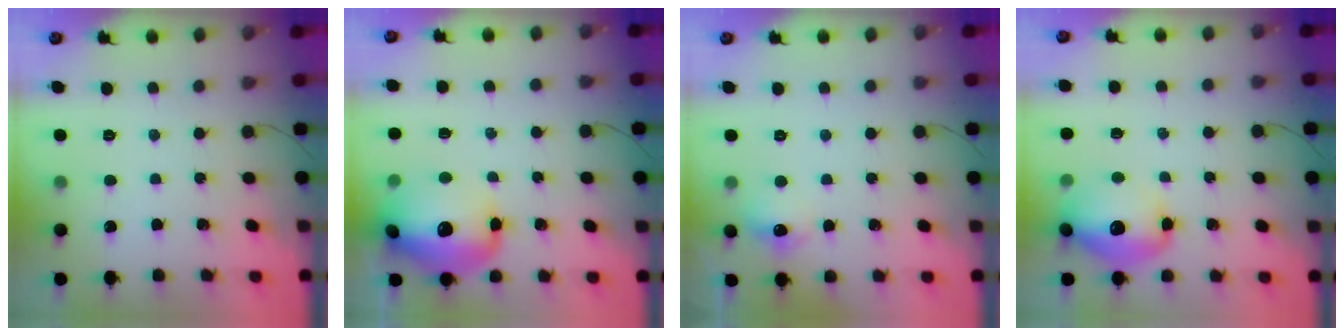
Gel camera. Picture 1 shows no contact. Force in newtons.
{"total": 19.7, "press": 18.4, "slide": 7.2}
{"total": 7.1, "press": 7.0, "slide": 1.4}
{"total": 13.0, "press": 12.5, "slide": 3.7}